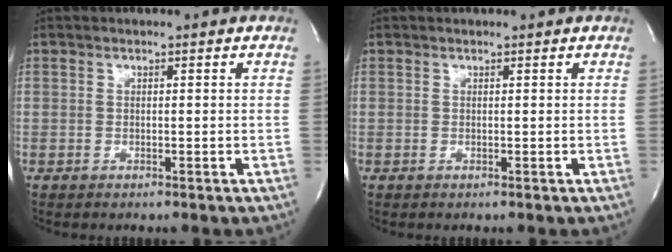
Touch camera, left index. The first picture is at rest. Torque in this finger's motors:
{"motor_torque": [-0.20, 0.09, -0.03, -0.01]}